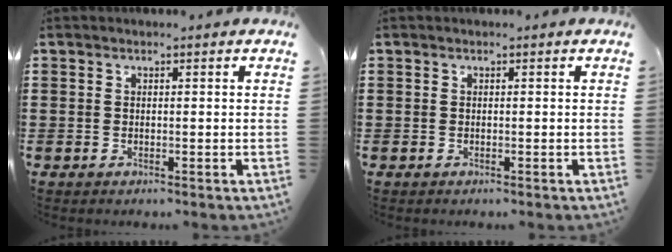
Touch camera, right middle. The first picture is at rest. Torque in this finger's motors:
{"motor_torque": [0.19, -0.41, 0.07, 0.03]}